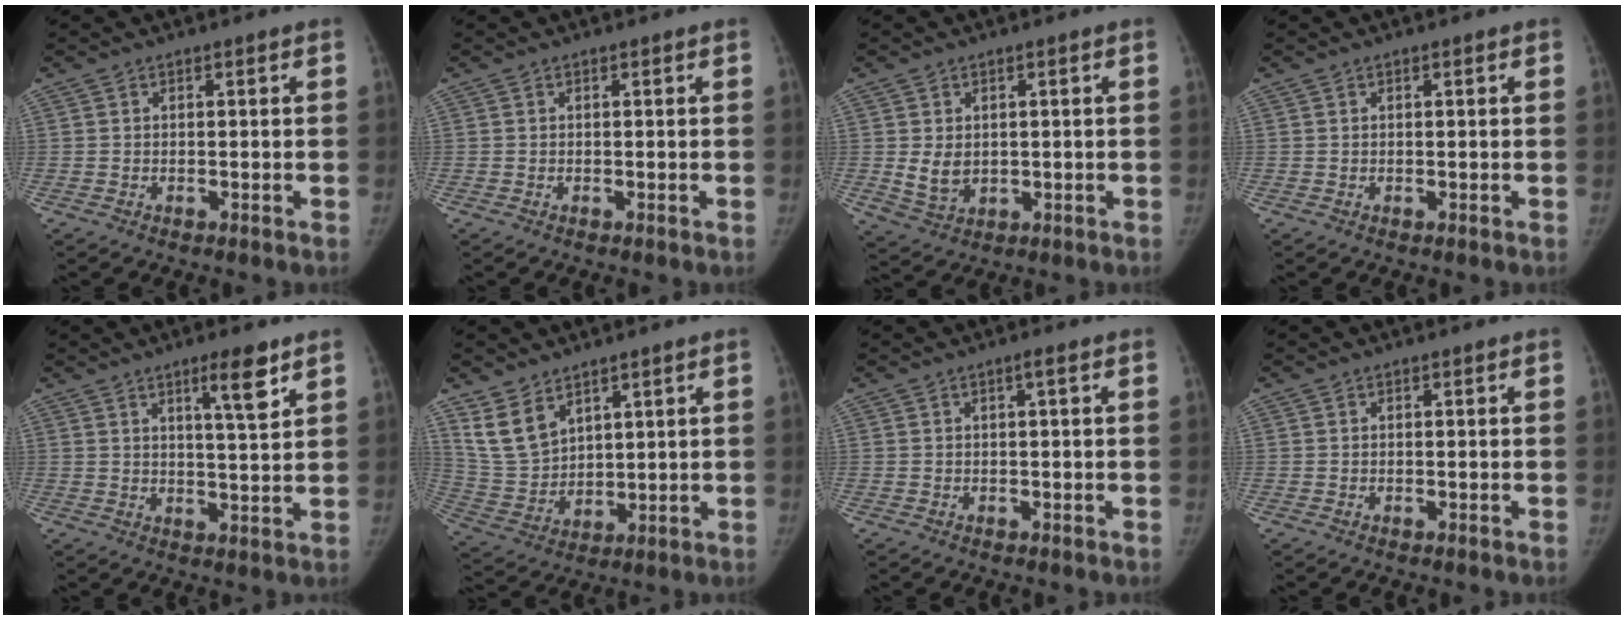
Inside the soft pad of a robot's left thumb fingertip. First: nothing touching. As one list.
[{"total": 0.0}, {"total": 4.5, "force": [0.3, 3.6, 2.7], "torque": [-0.034, -0.013, 0.022]}, {"total": 0.0}, {"total": 6.7, "force": [4.0, 0.8, 5.3], "torque": [-0.078, -0.028, 0.066]}, {"total": 9.0, "force": [5.9, 5.4, 4.1], "torque": [-0.067, -0.030, 0.139]}, {"total": 0.9, "force": [0.2, 0.0, 0.9], "torque": [-0.018, 0.001, 0.002]}, {"total": 0.0}]